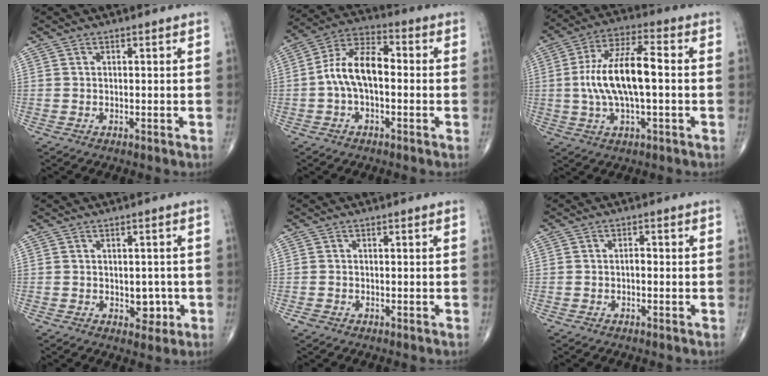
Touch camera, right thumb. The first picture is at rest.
{"total": 10.7, "force": [-0.8, 5.7, 9.0], "torque": [-0.163, 0.039, -0.023]}
{"total": 14.4, "force": [-0.2, 5.1, 13.4], "torque": [-0.265, 0.028, -0.006]}
{"total": 3.8, "force": [-0.8, 2.7, 2.6], "torque": [-0.008, 0.003, -0.006]}
{"total": 1.0, "force": [-0.6, 0.7, 0.4], "torque": [-0.009, 0.002, -0.012]}
{"total": 1.2, "force": [-0.3, 0.7, 0.9], "torque": [-0.011, 0.004, -0.009]}